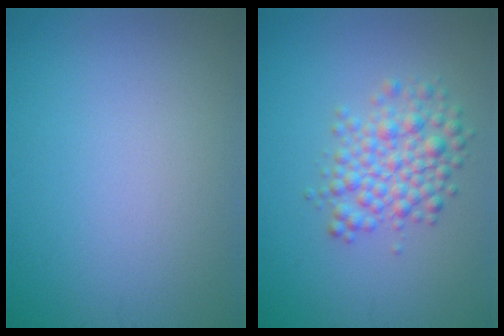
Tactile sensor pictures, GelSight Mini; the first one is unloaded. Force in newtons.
{"total": 4.0, "press": 4.0, "slide": 0.1}